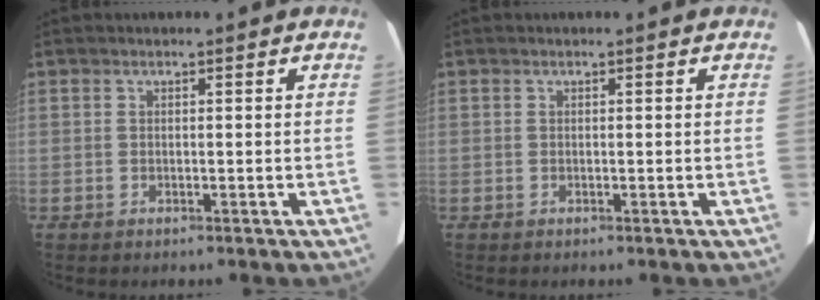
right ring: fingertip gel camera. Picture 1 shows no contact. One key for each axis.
{"total": 0.0}